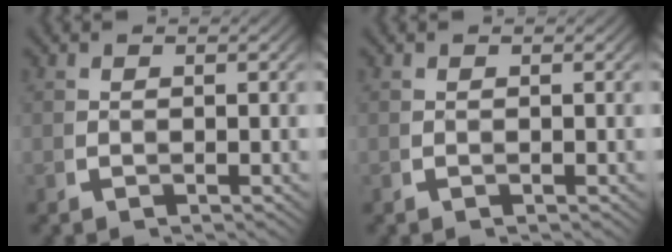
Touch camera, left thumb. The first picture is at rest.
{"total": 0.0}